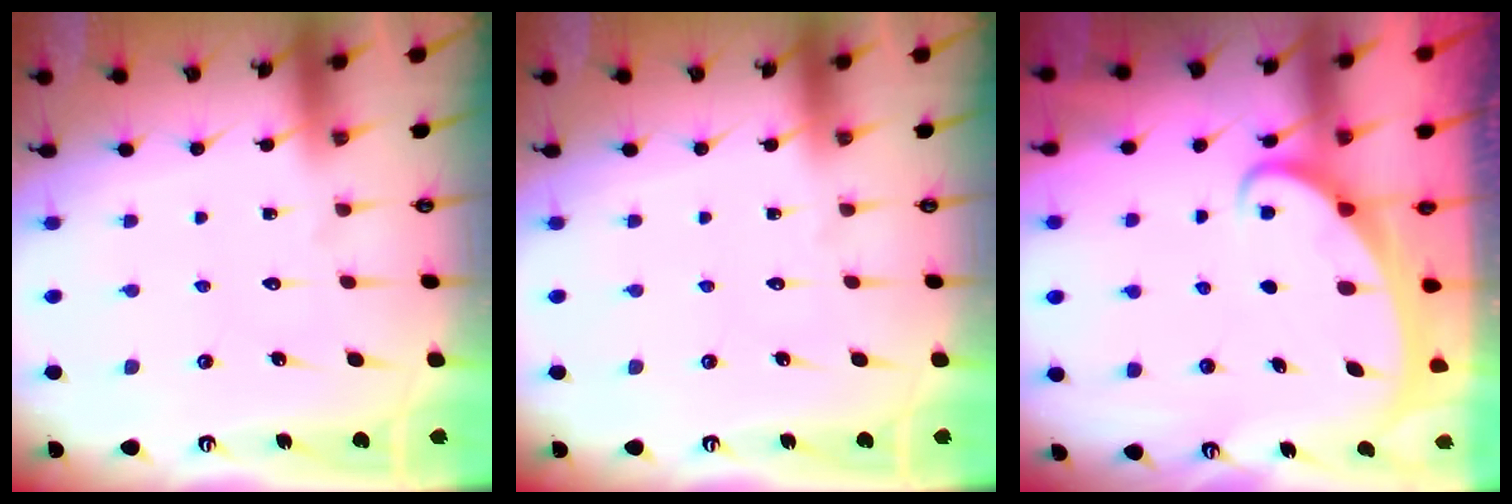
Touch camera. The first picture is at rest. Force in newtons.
{"total": 0.0}
{"total": 2.1, "press": 2.1, "slide": 0.4}